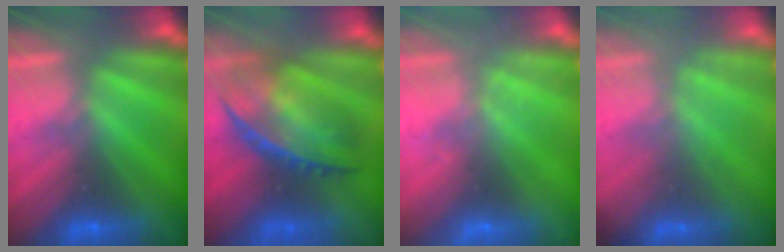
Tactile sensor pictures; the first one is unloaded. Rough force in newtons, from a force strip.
{"total": 8.1}
{"total": 2.3}
{"total": 2.7}